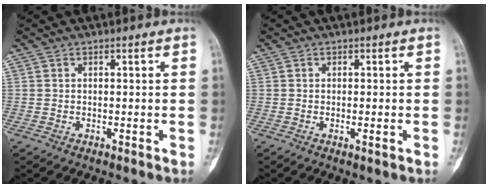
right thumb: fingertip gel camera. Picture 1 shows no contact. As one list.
[{"total": 1.2, "force": [-0.3, 0.1, 1.1], "torque": [-0.014, -0.004, -0.003]}]